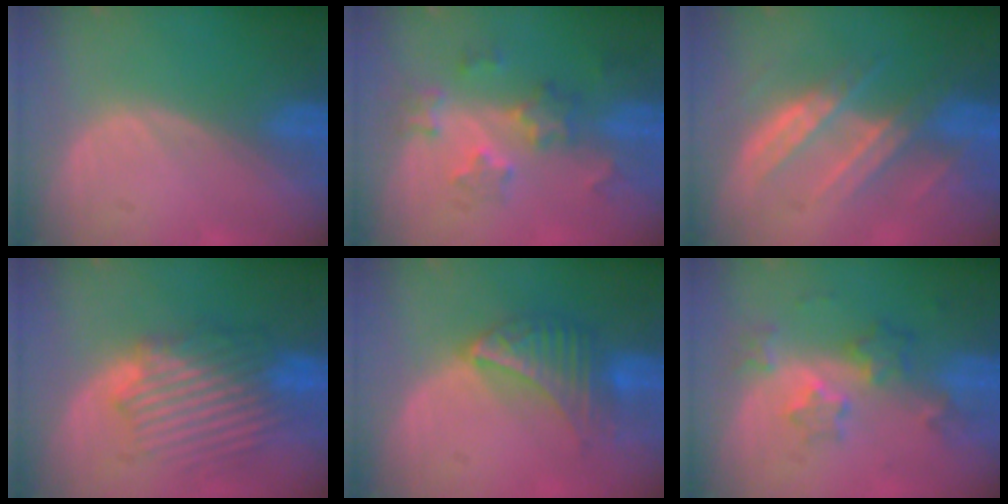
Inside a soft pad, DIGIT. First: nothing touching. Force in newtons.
{"total": 6.5, "press": 5.9, "slide": 2.7}
{"total": 7.4, "press": 7.2, "slide": 1.9}
{"total": 8.7, "press": 8.6, "slide": 1.6}
{"total": 6.5, "press": 6.4, "slide": 1.1}
{"total": 6.1, "press": 5.5, "slide": 2.5}